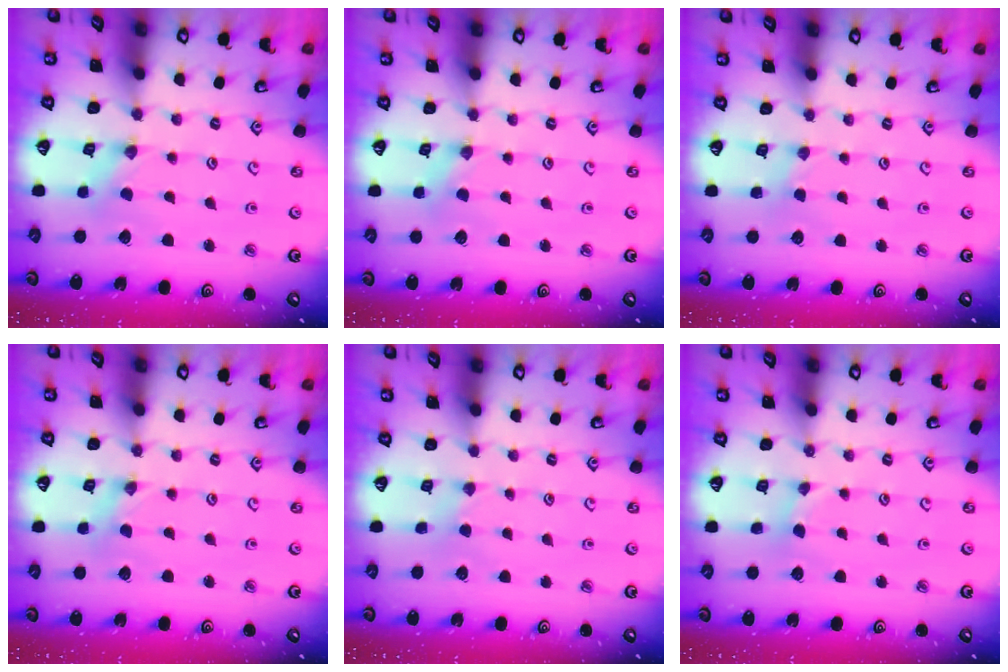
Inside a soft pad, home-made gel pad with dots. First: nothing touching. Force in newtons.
{"total": 0.7, "press": 0.7, "slide": 0.2}
{"total": 1.2, "press": 1.2, "slide": 0.3}
{"total": 0.0}
{"total": 1.8, "press": 1.8, "slide": 0.3}
{"total": 1.7, "press": 1.7, "slide": 0.3}